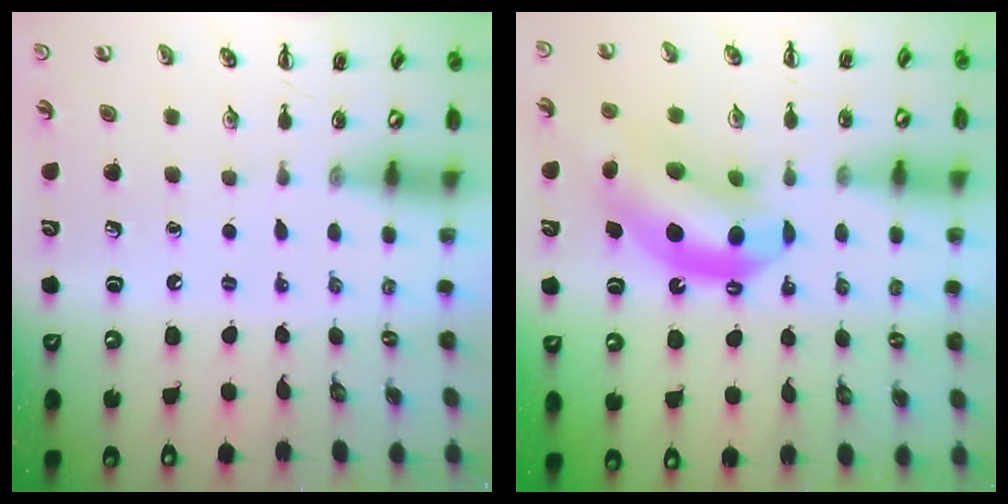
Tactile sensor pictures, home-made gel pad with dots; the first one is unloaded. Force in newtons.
{"total": 14.4, "press": 13.8, "slide": 4.2}